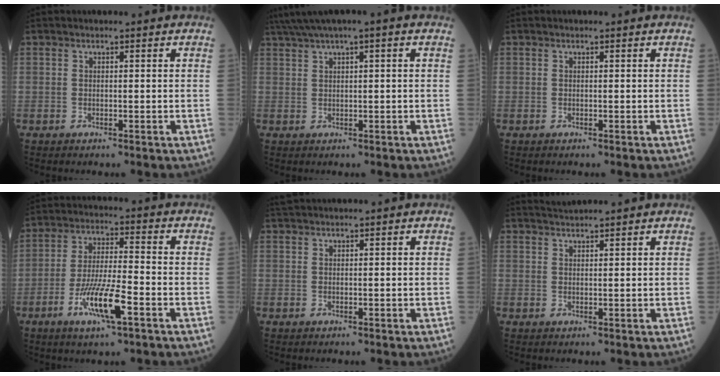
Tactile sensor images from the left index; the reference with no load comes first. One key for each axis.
{"total": 5.7, "fx": 3.8, "fy": 0.0, "fz": 4.3, "tx": -0.084, "ty": 0.033, "tz": 0.067}
{"total": 0.0}
{"total": 9.2, "fx": -4.3, "fy": 1.1, "fz": 8.0, "tx": -0.158, "ty": -0.012, "tz": -0.079}
{"total": 1.8, "fx": 1.7, "fy": -0.2, "fz": 0.6, "tx": -0.010, "ty": 0.024, "tz": 0.036}
{"total": 2.4, "fx": 2.3, "fy": -0.5, "fz": 0.4, "tx": -0.005, "ty": 0.017, "tz": 0.046}